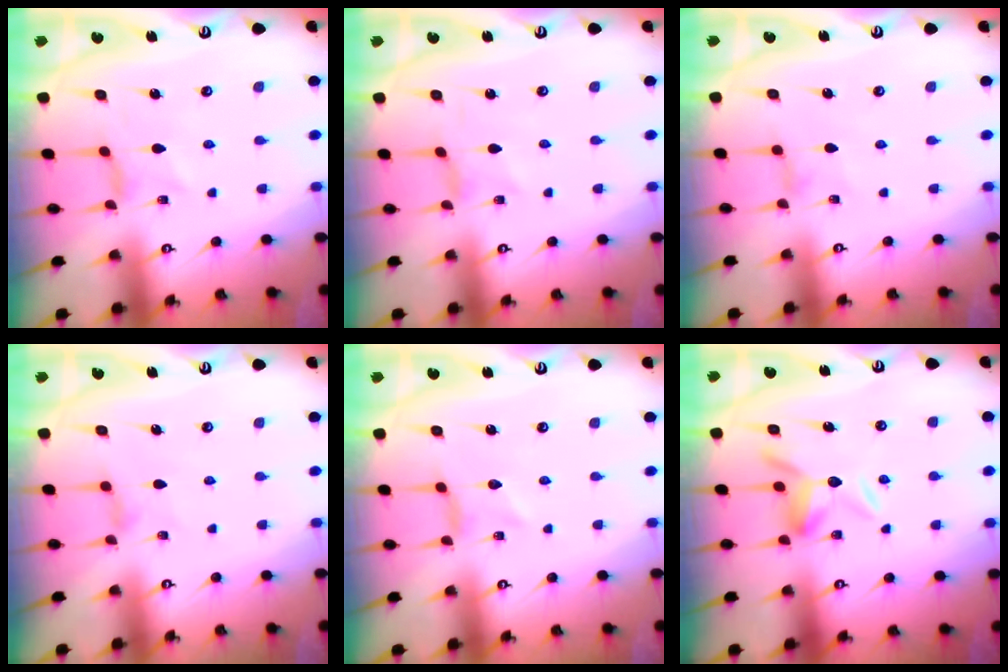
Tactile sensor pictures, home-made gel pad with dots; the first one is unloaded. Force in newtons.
{"total": 0.0}
{"total": 0.9, "press": 0.8, "slide": 0.4}
{"total": 2.6, "press": 2.6, "slide": 0.5}
{"total": 0.0}
{"total": 8.4, "press": 8.4, "slide": 1.0}